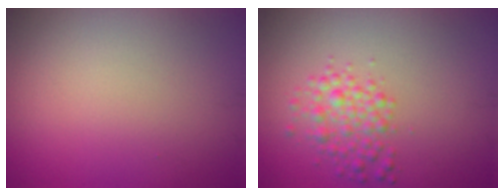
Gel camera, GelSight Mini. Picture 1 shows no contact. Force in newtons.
{"total": 2.8, "press": 2.8, "slide": 0.0}